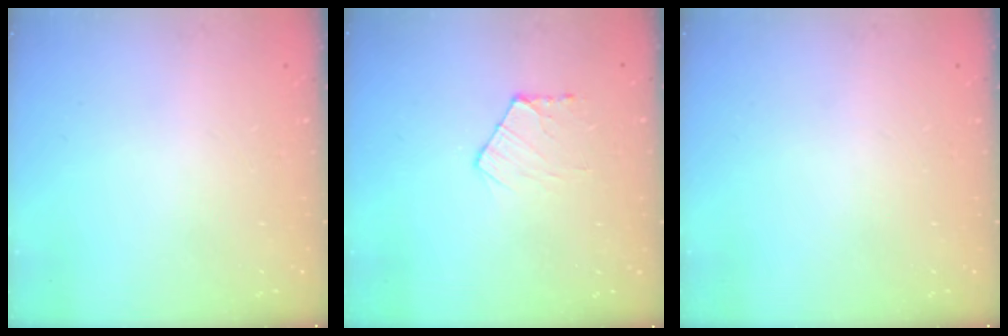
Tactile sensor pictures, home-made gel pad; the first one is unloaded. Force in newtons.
{"total": 6.2, "press": 6.1, "slide": 0.8}
{"total": 0.0}